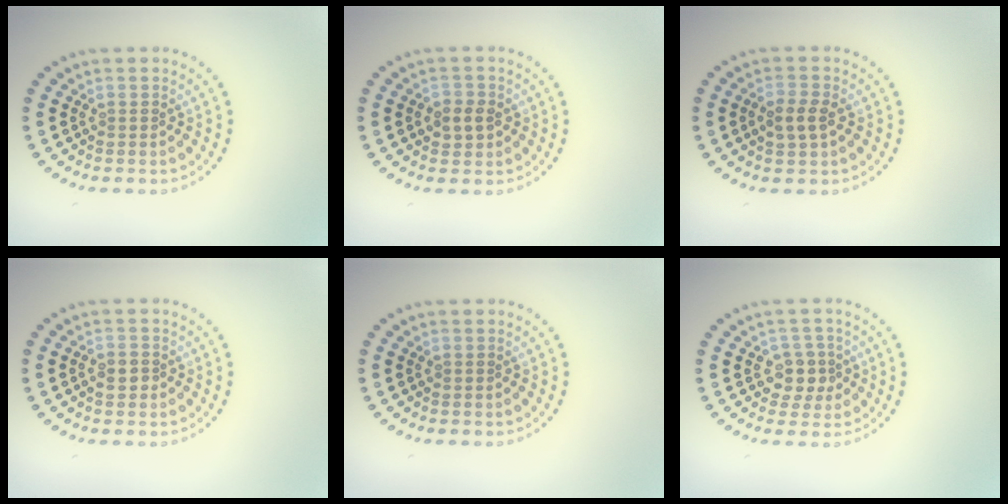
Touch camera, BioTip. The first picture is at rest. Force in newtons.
{"total": 2.2, "press": 2.1, "slide": 0.4}
{"total": 2.2, "press": 2.2, "slide": 0.3}
{"total": 1.0, "press": 1.0, "slide": 0.2}
{"total": 0.0}
{"total": 2.4, "press": 2.1, "slide": 1.0}